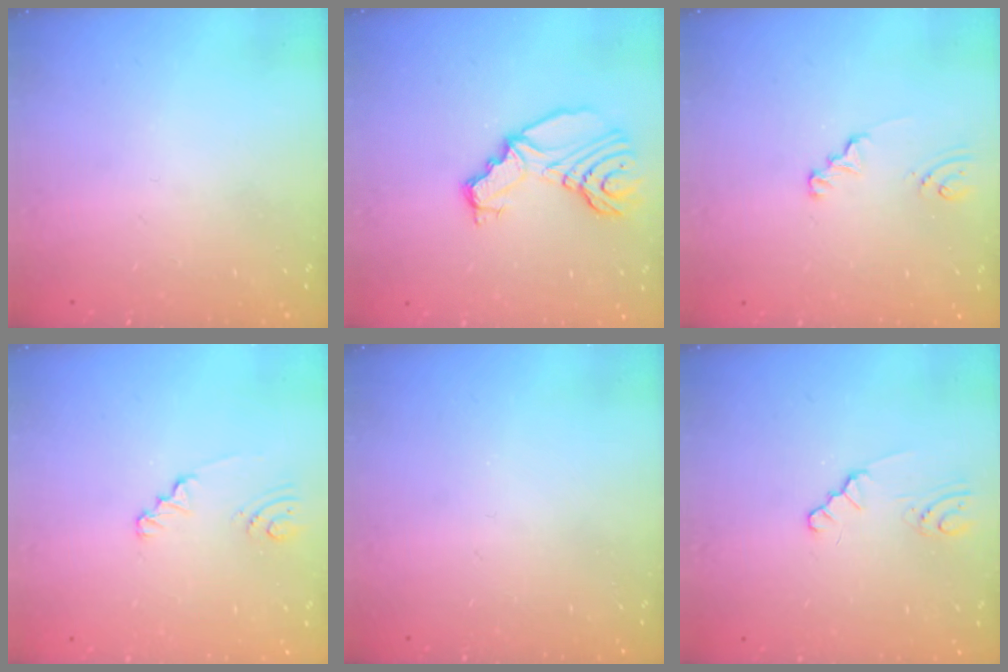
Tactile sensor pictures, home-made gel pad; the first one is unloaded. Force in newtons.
{"total": 12.7, "press": 12.5, "slide": 2.4}
{"total": 1.8, "press": 1.8, "slide": 0.2}
{"total": 1.5, "press": 1.5, "slide": 0.1}
{"total": 0.0}
{"total": 0.8, "press": 0.8, "slide": 0.2}